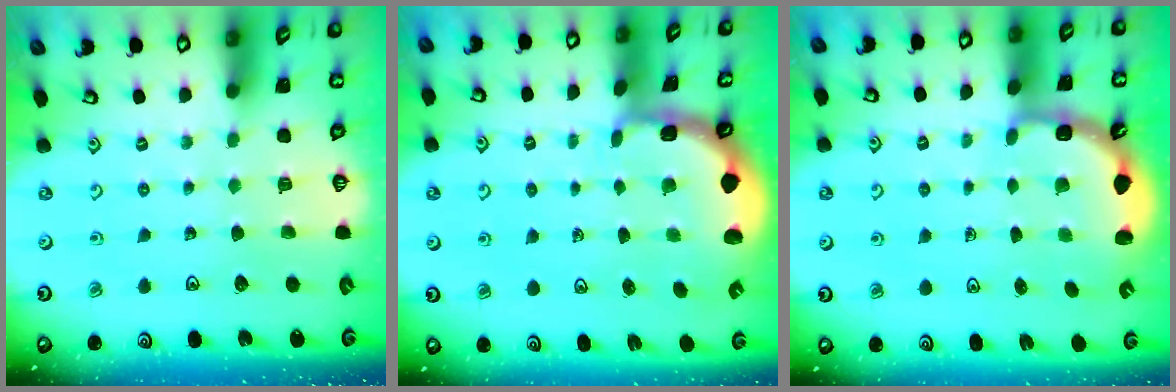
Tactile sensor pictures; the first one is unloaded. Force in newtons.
{"total": 1.6, "press": 1.4, "slide": 0.7}
{"total": 3.3, "press": 2.4, "slide": 2.2}